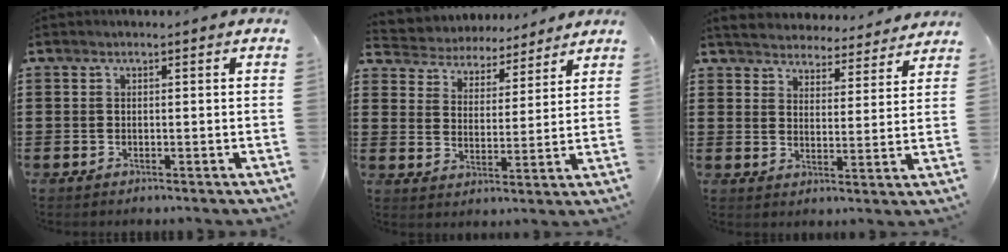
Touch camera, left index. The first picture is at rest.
{"total": 4.4, "force": [4.3, 0.7, -0.4], "torque": [-0.021, -0.030, 0.072]}
{"total": 4.4, "force": [4.4, 0.2, -0.3], "torque": [-0.021, -0.033, 0.074]}